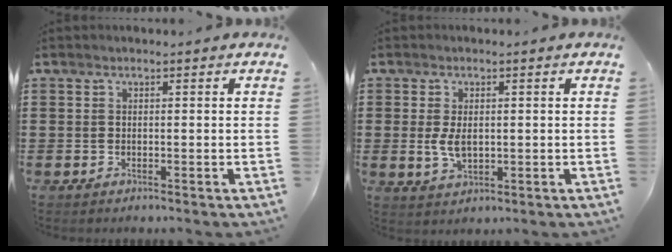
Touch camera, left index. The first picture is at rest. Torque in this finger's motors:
{"motor_torque": [0.52, 0.50, 0.28, 0.10]}